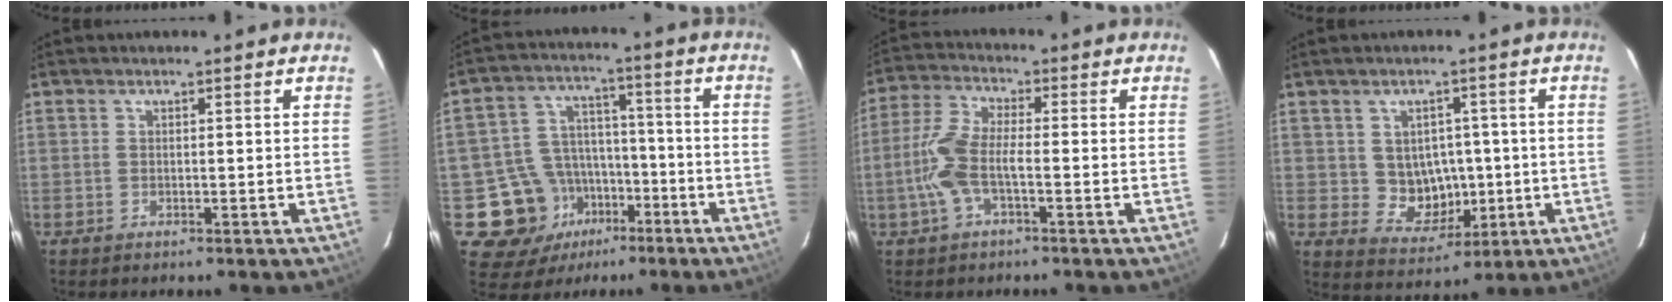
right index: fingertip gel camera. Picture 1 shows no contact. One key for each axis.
{"total": 12.6, "fx": -6.0, "fy": 10.4, "fz": 3.8, "tx": -0.094, "ty": 0.036, "tz": -0.074}
{"total": 8.1, "fx": -2.3, "fy": 2.3, "fz": 7.5, "tx": -0.173, "ty": 0.007, "tz": -0.048}
{"total": 7.4, "fx": -0.1, "fy": 6.9, "fz": 2.9, "tx": -0.059, "ty": 0.007, "tz": 0.018}